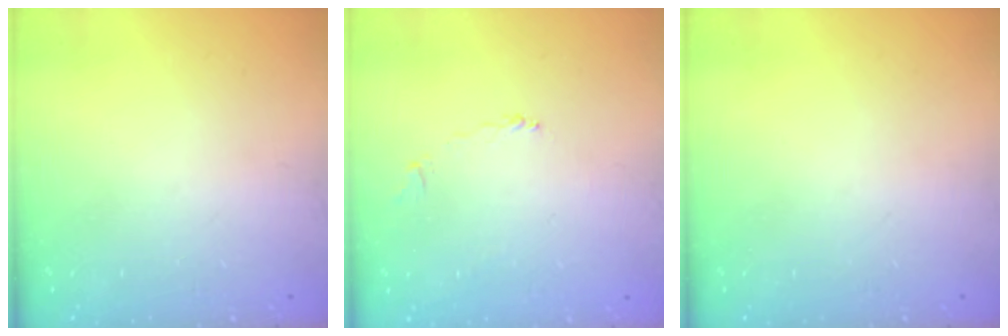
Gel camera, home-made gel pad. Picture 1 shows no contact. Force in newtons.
{"total": 1.9, "press": 1.9, "slide": 0.4}
{"total": 0.0}